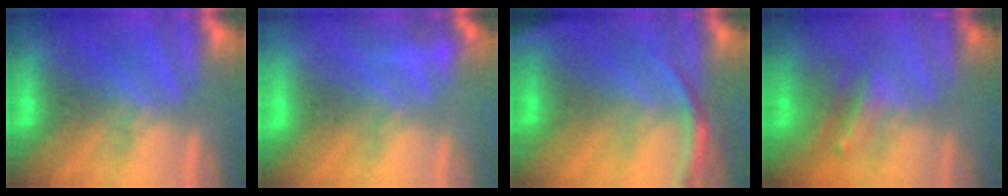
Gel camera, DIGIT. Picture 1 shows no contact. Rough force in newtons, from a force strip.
{"total": 2.9}
{"total": 2.8}
{"total": 2.5}